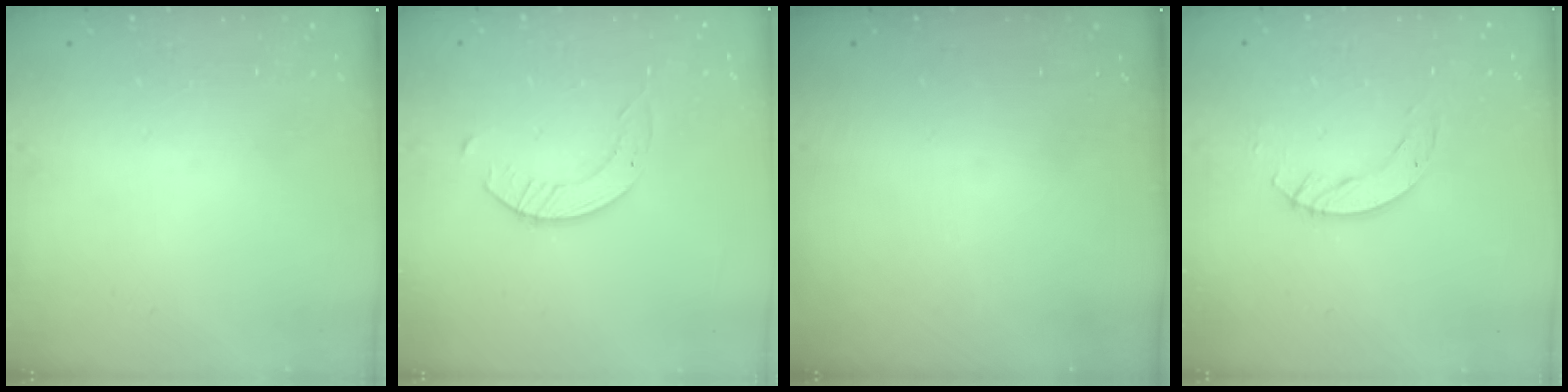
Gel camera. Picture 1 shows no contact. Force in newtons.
{"total": 2.6, "press": 2.6, "slide": 0.3}
{"total": 0.0}
{"total": 5.6, "press": 5.5, "slide": 0.5}